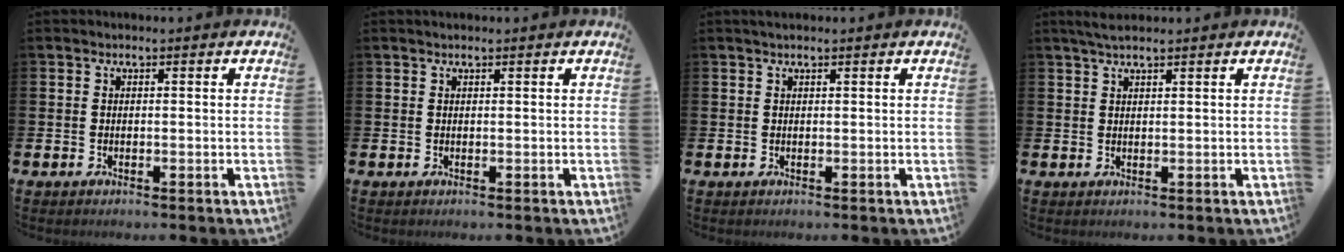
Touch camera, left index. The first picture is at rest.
{"total": 0.5, "force": [0.5, 0.1, 0.2], "torque": [-0.001, 0.001, 0.008]}
{"total": 0.8, "force": [0.7, 0.1, 0.4], "torque": [-0.004, 0.001, 0.012]}
{"total": 2.6, "force": [2.1, 0.4, 1.5], "torque": [-0.028, -0.001, 0.037]}